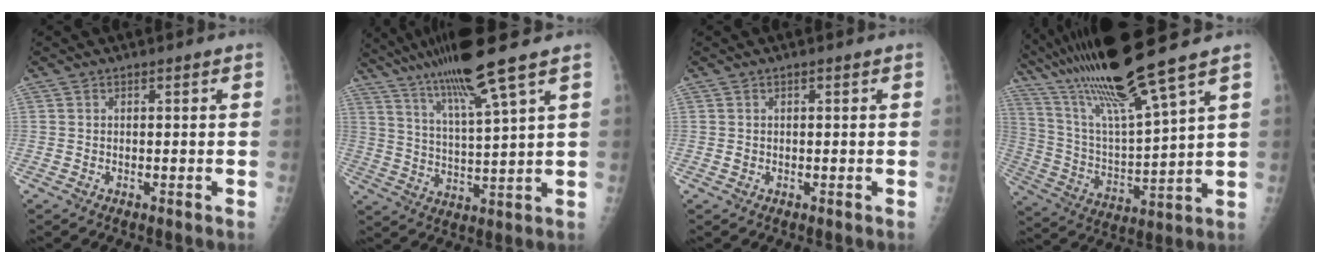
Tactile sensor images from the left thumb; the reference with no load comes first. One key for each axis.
{"total": 14.2, "fx": 9.5, "fy": -0.2, "fz": 10.6, "tx": -0.190, "ty": -0.036, "tz": 0.169}
{"total": 0.8, "fx": 0.3, "fy": 0.5, "fz": 0.5, "tx": -0.006, "ty": 0.000, "tz": 0.006}
{"total": 19.3, "fx": 14.6, "fy": 0.2, "fz": 12.7, "tx": -0.229, "ty": -0.056, "tz": 0.280}